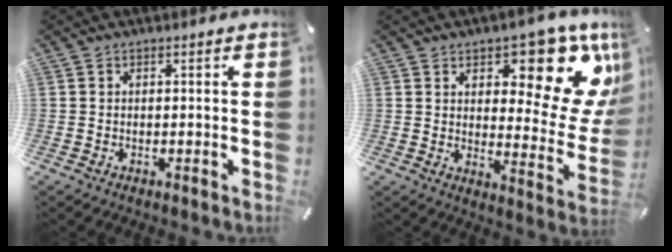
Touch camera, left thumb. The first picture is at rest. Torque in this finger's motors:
{"motor_torque": [1.08, 0.11, 1.76, -1.01, 0.07]}